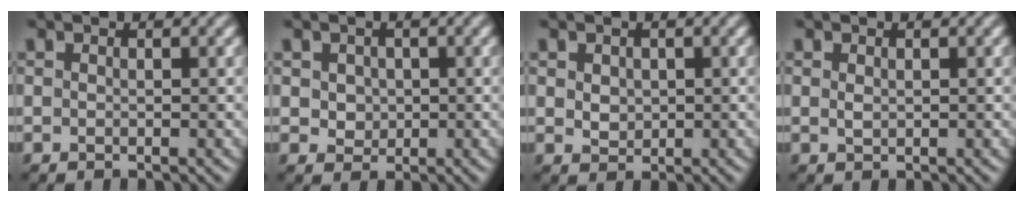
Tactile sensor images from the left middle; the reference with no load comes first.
{"total": 2.4, "force": [0.7, 2.0, 1.1], "torque": [-0.024, 0.007, 0.020]}
{"total": 1.9, "force": [0.5, 1.5, 0.9], "torque": [-0.015, 0.003, 0.009]}
{"total": 0.7, "force": [0.2, 0.4, 0.5], "torque": [-0.013, 0.000, 0.004]}